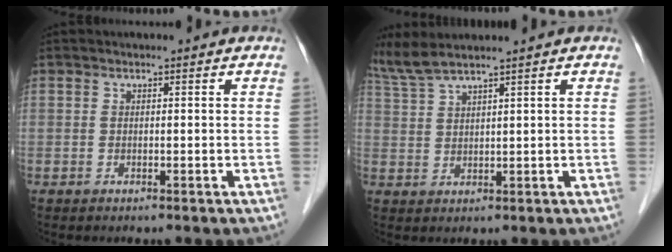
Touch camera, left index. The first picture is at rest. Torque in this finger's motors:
{"motor_torque": [0.55, -0.65, 0.19, 0.01]}